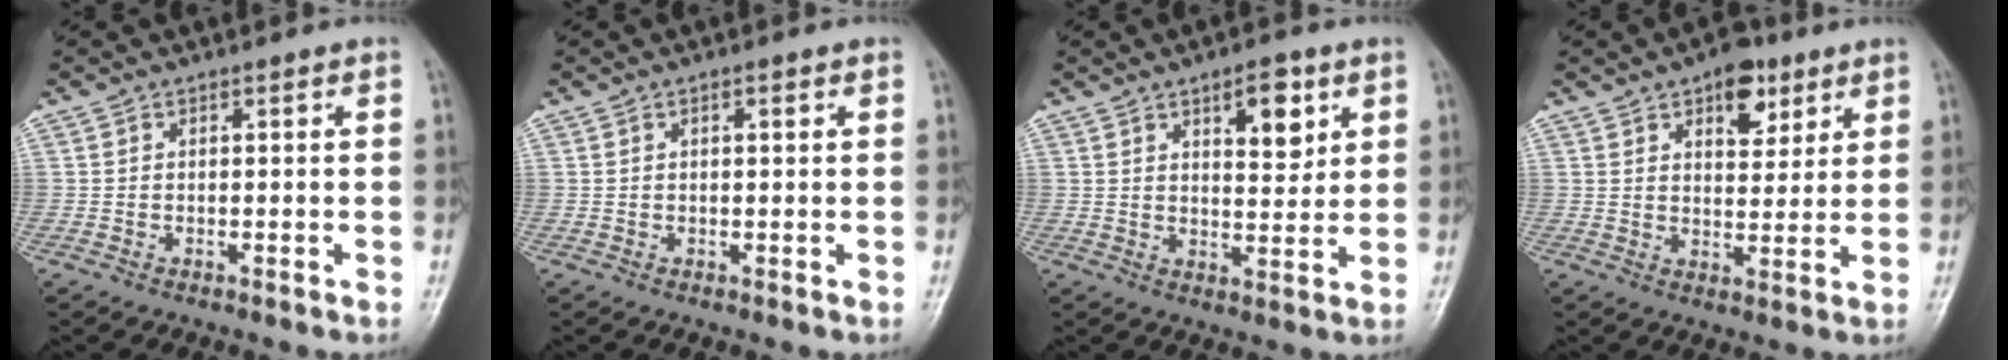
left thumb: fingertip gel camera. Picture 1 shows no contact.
{"total": 1.1, "force": [0.4, 0.4, 0.9], "torque": [-0.014, 0.002, 0.005]}
{"total": 7.6, "force": [3.7, 3.4, 5.8], "torque": [-0.063, -0.021, 0.053]}
{"total": 8.7, "force": [4.8, 4.6, 5.5], "torque": [-0.047, -0.020, 0.066]}